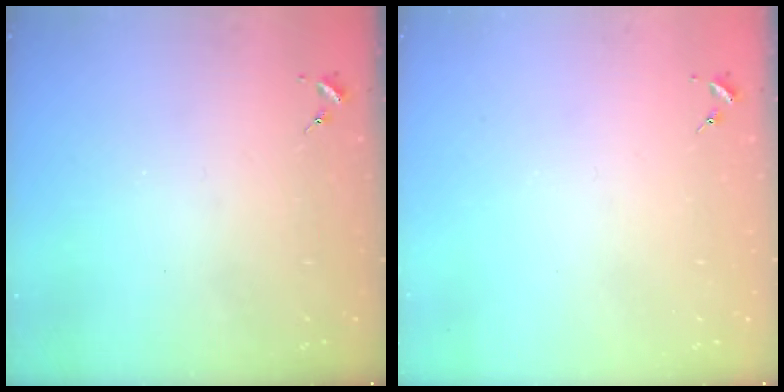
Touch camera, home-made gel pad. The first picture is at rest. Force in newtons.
{"total": 0.0}